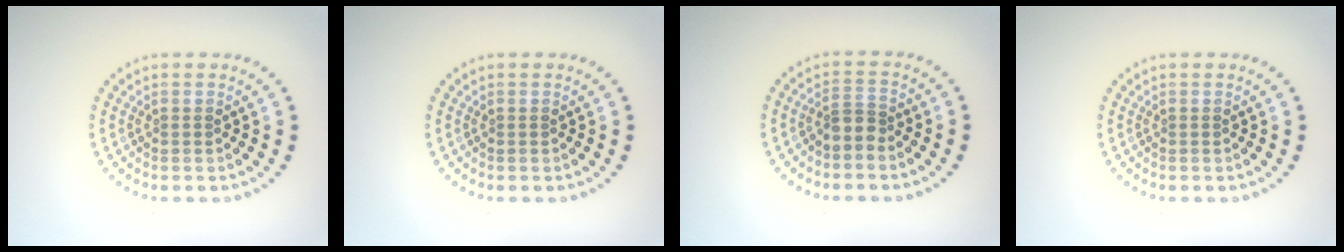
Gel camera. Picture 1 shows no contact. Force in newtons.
{"total": 0.0}
{"total": 1.9, "press": 1.5, "slide": 1.2}
{"total": 0.0}